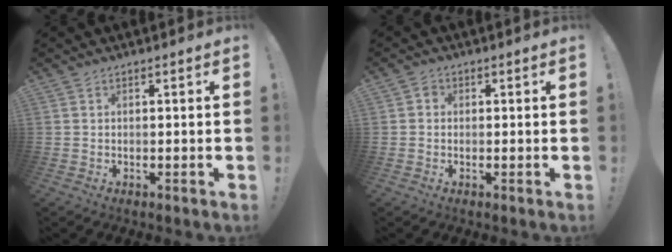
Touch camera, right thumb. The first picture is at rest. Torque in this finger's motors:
{"motor_torque": [0.18, 0.04, 0.17, -0.07, -0.02]}